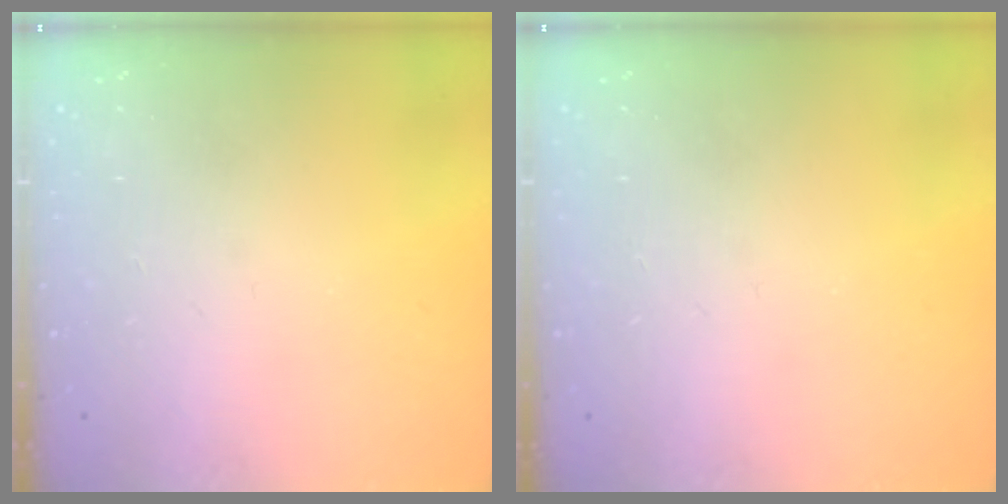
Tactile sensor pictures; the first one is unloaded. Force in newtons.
{"total": 0.0}